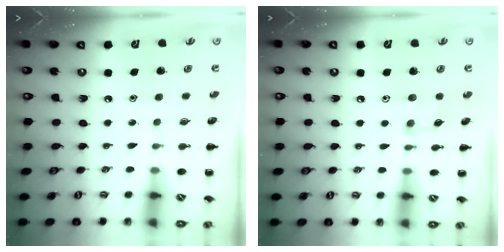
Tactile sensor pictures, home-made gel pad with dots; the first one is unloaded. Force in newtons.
{"total": 5.0, "press": 4.9, "slide": 1.2}